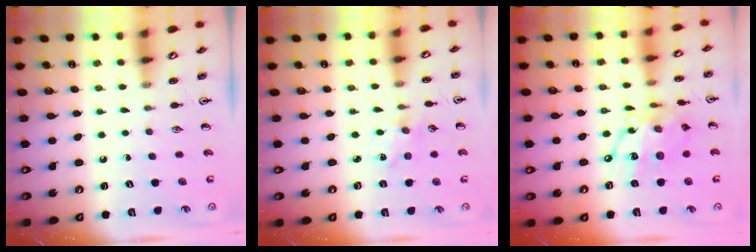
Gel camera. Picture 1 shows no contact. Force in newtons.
{"total": 1.6, "press": 1.5, "slide": 0.3}
{"total": 14.9, "press": 14.9, "slide": 1.1}